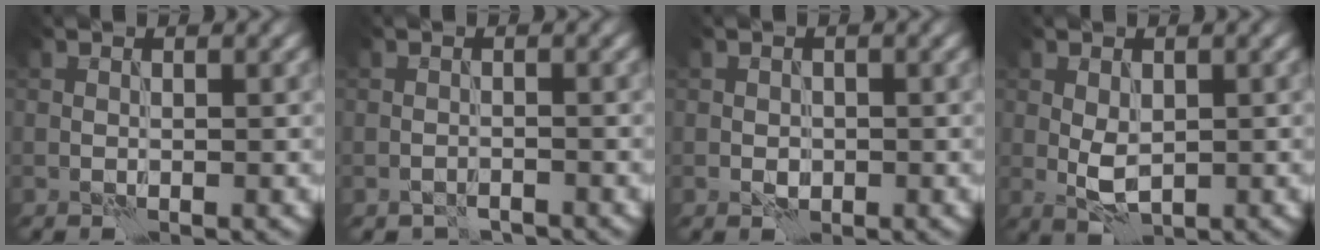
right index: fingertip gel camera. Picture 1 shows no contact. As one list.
[{"total": 1.3, "force": [-1.2, 0.4, 0.2], "torque": [-0.001, 0.002, -0.022]}, {"total": 1.2, "force": [-0.3, 0.9, 0.6], "torque": [-0.012, -0.003, -0.007]}, {"total": 2.7, "force": [0.1, 1.6, 2.2], "torque": [-0.044, -0.001, 0.004]}]